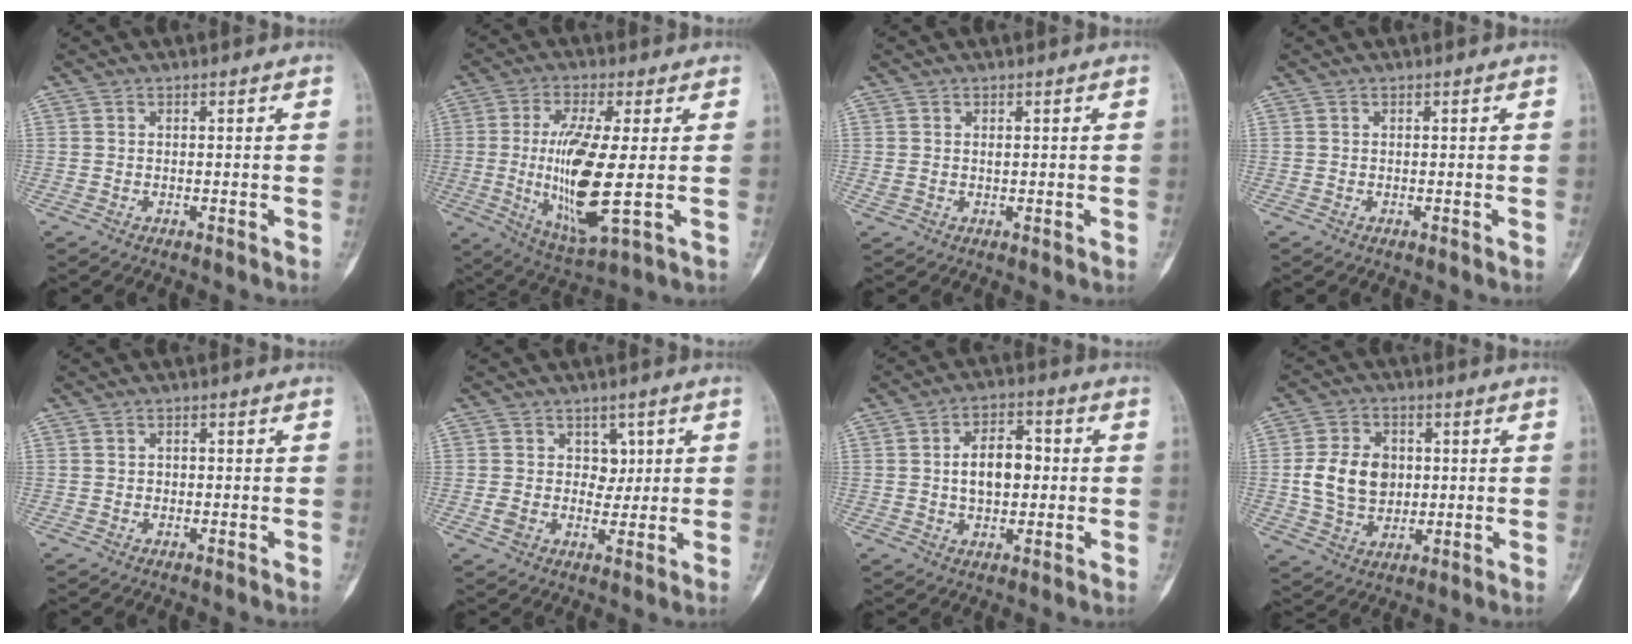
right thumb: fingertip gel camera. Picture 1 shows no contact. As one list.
[{"total": 15.0, "force": [-0.7, 3.5, 14.5], "torque": [-0.299, -0.022, -0.005]}, {"total": 0.8, "force": [0.3, 0.5, 0.5], "torque": [-0.017, 0.005, 0.011]}, {"total": 0.0}, {"total": 0.7, "force": [-0.1, 0.6, 0.4], "torque": [-0.002, 0.003, -0.005]}, {"total": 5.0, "force": [1.1, 4.0, 2.7], "torque": [-0.007, -0.004, 0.016]}, {"total": 8.9, "force": [0.3, 5.5, 7.0], "torque": [-0.096, 0.016, 0.001]}, {"total": 11.3, "force": [0.7, 8.7, 7.2], "torque": [-0.104, 0.002, 0.018]}]